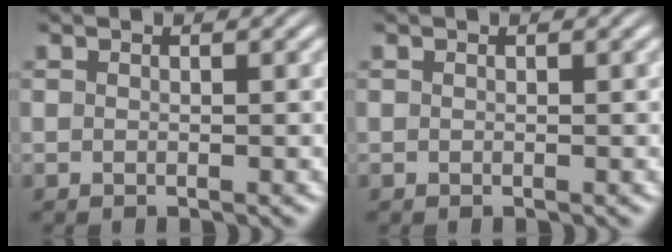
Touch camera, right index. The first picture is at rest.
{"total": 0.0}